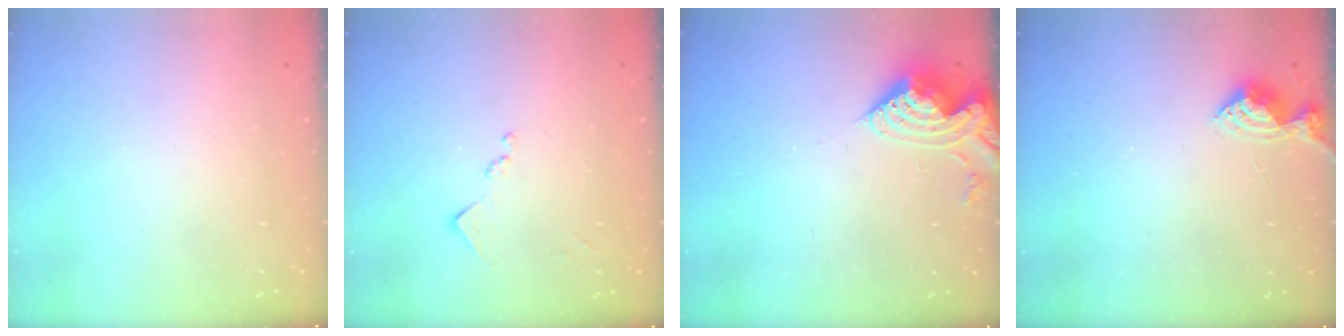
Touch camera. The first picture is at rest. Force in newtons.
{"total": 7.8, "press": 7.7, "slide": 0.5}
{"total": 9.8, "press": 9.8, "slide": 0.8}
{"total": 5.8, "press": 5.8, "slide": 0.7}